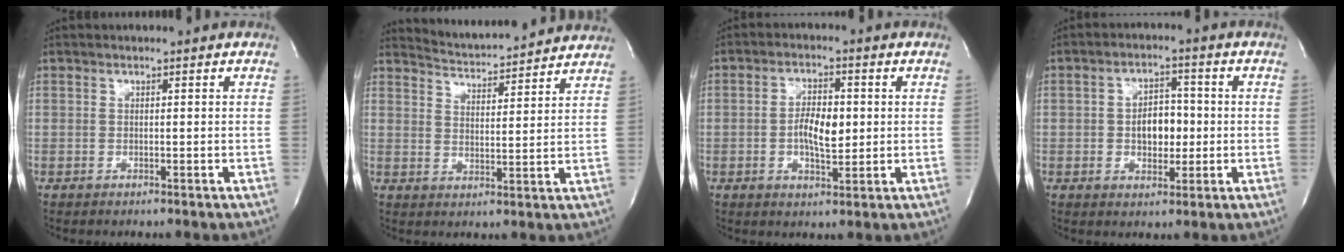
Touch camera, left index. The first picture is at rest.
{"total": 11.3, "force": [11.2, 0.6, 1.9], "torque": [-0.040, 0.009, 0.154]}
{"total": 5.7, "force": [-0.3, 2.4, 5.2], "torque": [-0.098, 0.002, -0.005]}
{"total": 5.6, "force": [-0.5, 3.5, 4.4], "torque": [-0.070, 0.010, -0.006]}